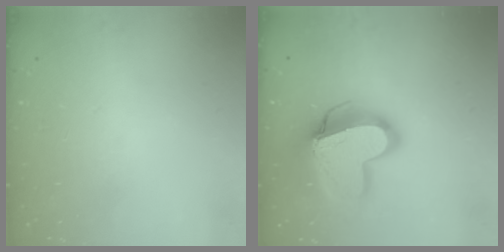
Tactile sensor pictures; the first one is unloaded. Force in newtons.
{"total": 17.7, "press": 17.6, "slide": 1.5}